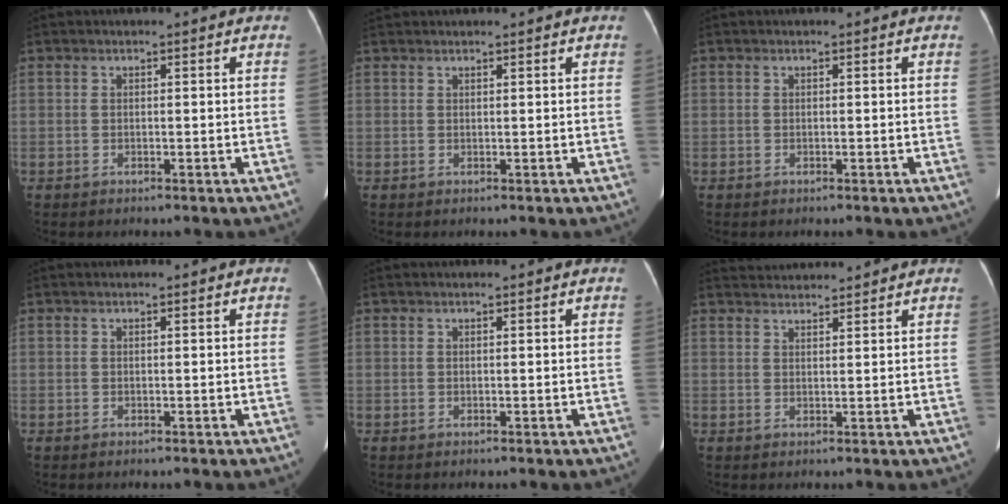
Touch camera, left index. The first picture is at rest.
{"total": 2.1, "force": [2.0, 0.1, 0.7], "torque": [-0.007, 0.029, 0.034]}
{"total": 0.0}
{"total": 0.0}
{"total": 0.6, "force": [0.5, 0.0, 0.2], "torque": [-0.005, 0.006, 0.010]}
{"total": 5.5, "force": [5.4, 0.1, 0.9], "torque": [-0.018, 0.033, 0.083]}